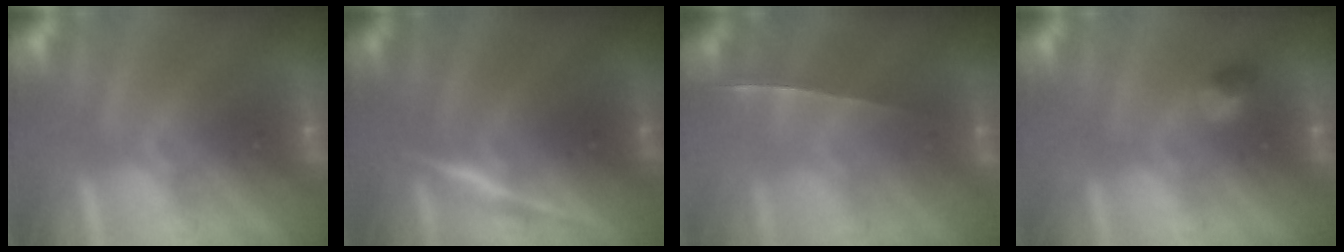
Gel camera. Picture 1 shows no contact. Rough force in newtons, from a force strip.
{"total": 3.3}
{"total": 1.6}
{"total": 2.6}